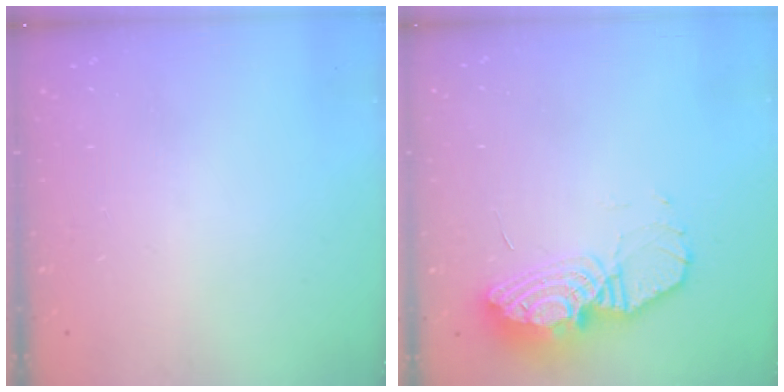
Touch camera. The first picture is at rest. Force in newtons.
{"total": 13.9, "press": 13.9, "slide": 1.3}